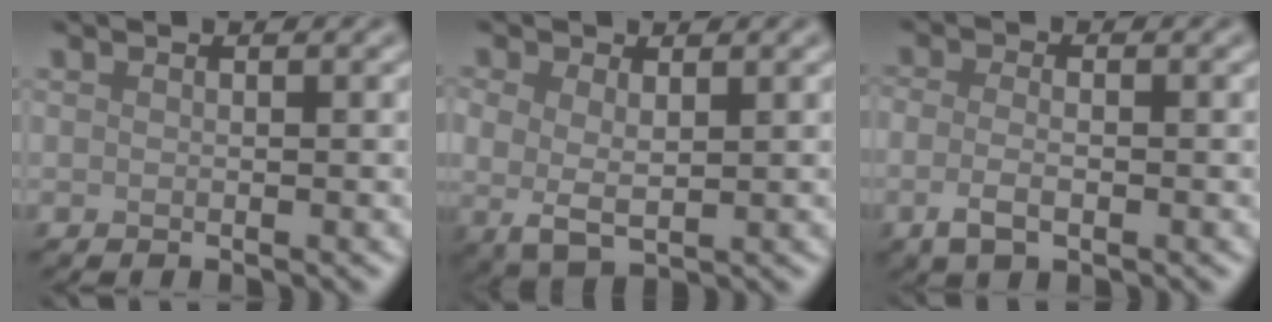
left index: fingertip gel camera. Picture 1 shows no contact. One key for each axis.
{"total": 3.2, "fx": 0.6, "fy": 1.9, "fz": 2.4, "tx": -0.053, "ty": -0.002, "tz": 0.012}
{"total": 2.6, "fx": -0.8, "fy": 1.3, "fz": 2.1, "tx": -0.043, "ty": -0.003, "tz": -0.020}